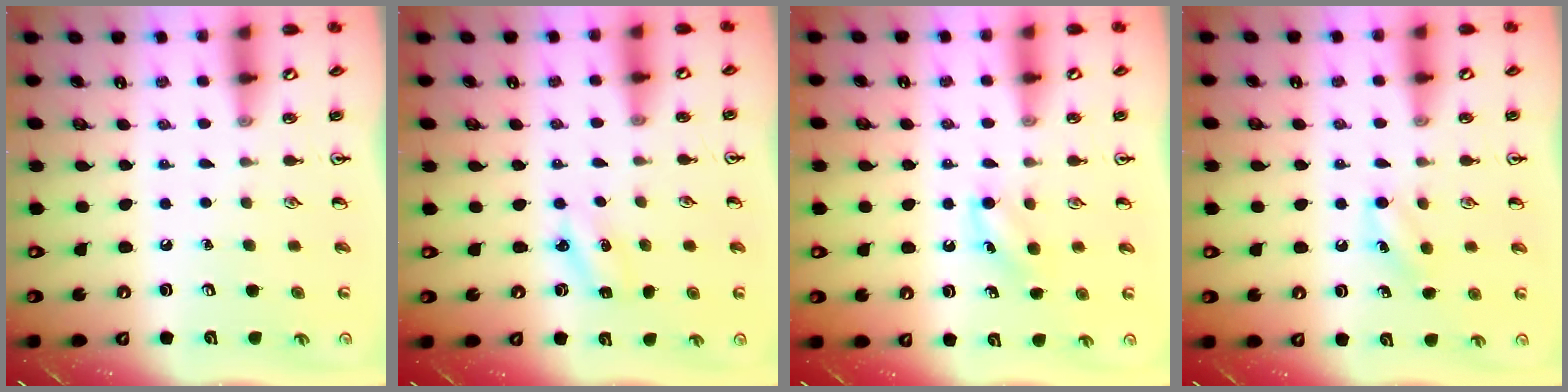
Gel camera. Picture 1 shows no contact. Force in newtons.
{"total": 2.6, "press": 2.4, "slide": 0.8}
{"total": 5.2, "press": 5.0, "slide": 1.3}
{"total": 5.7, "press": 5.4, "slide": 1.8}